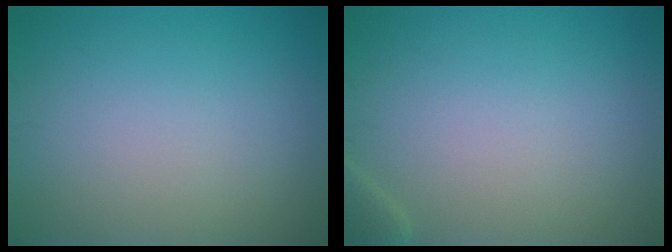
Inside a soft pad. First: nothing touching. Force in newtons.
{"total": 1.1, "press": 1.1, "slide": 0.1}